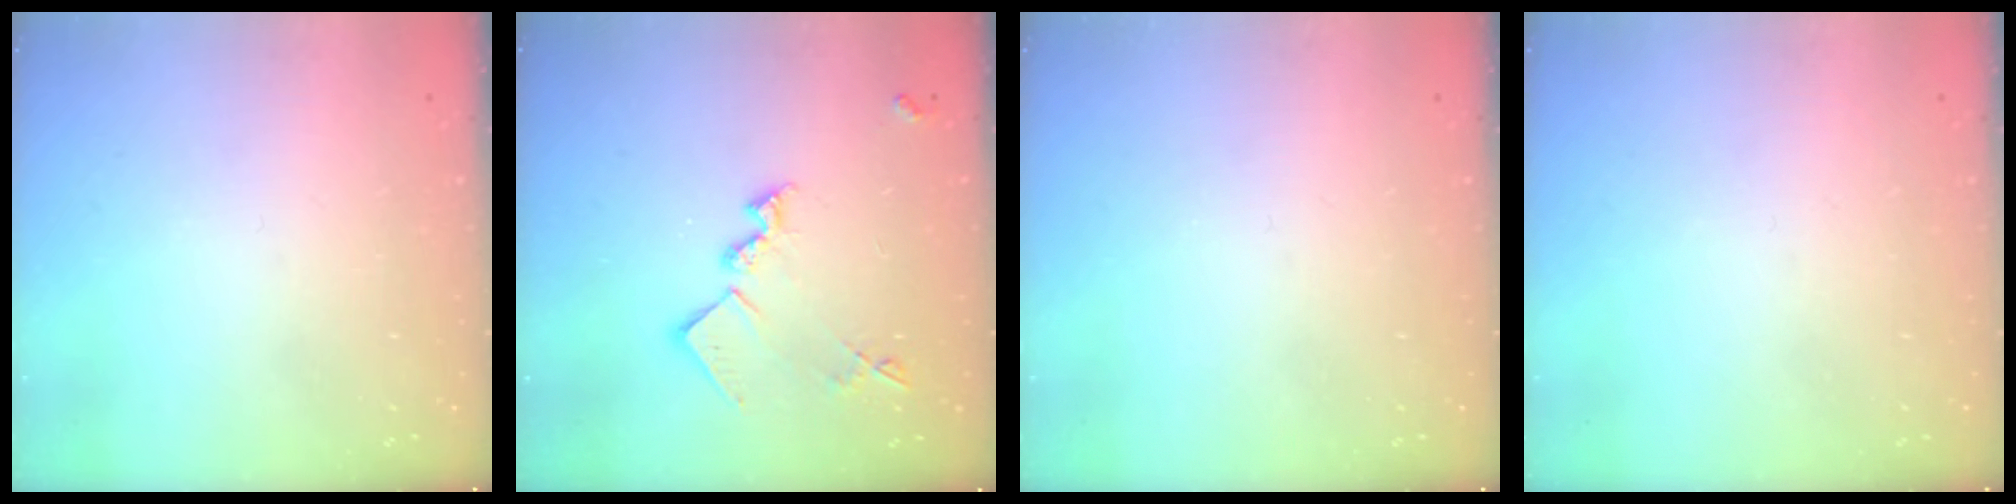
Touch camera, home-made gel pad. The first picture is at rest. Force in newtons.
{"total": 13.9, "press": 13.9, "slide": 0.7}
{"total": 0.0}
{"total": 0.0}